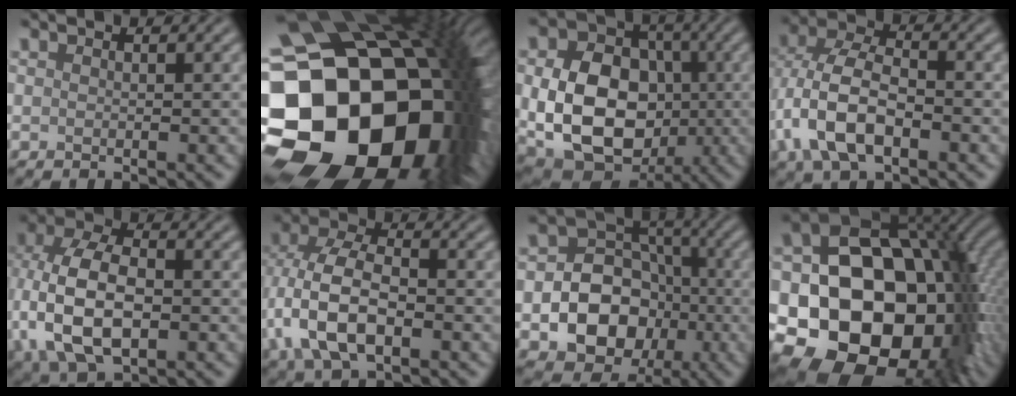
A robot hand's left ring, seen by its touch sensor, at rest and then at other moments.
{"total": 23.9, "force": [-3.9, 18.3, 14.8], "torque": [-0.285, -0.071, -0.074]}
{"total": 12.1, "force": [-1.6, 9.1, 7.9], "torque": [-0.135, -0.014, -0.028]}
{"total": 7.7, "force": [-2.4, 4.5, 5.8], "torque": [-0.125, 0.005, -0.054]}
{"total": 10.9, "force": [-1.8, 6.7, 8.5], "torque": [-0.191, -0.004, -0.042]}
{"total": 8.5, "force": [-2.3, 4.9, 6.6], "torque": [-0.147, 0.002, -0.052]}
{"total": 9.2, "force": [-2.3, 7.4, 5.0], "torque": [-0.059, -0.006, -0.061]}
{"total": 20.9, "force": [-4.9, 15.4, 13.3], "torque": [-0.179, -0.028, -0.079]}